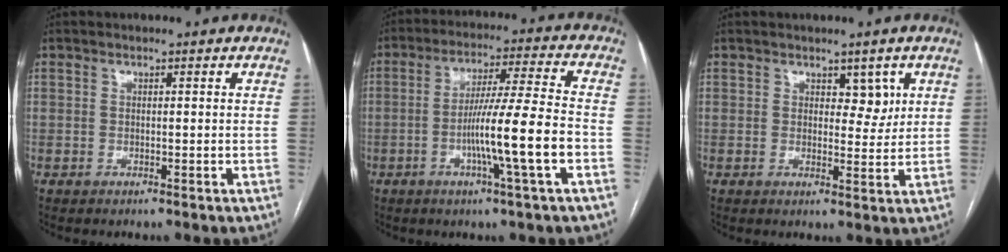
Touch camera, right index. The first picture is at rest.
{"total": 12.0, "force": [-3.5, -1.2, 11.4], "torque": [-0.200, -0.002, -0.063]}
{"total": 3.3, "force": [1.6, 1.9, 2.2], "torque": [-0.022, -0.001, 0.022]}